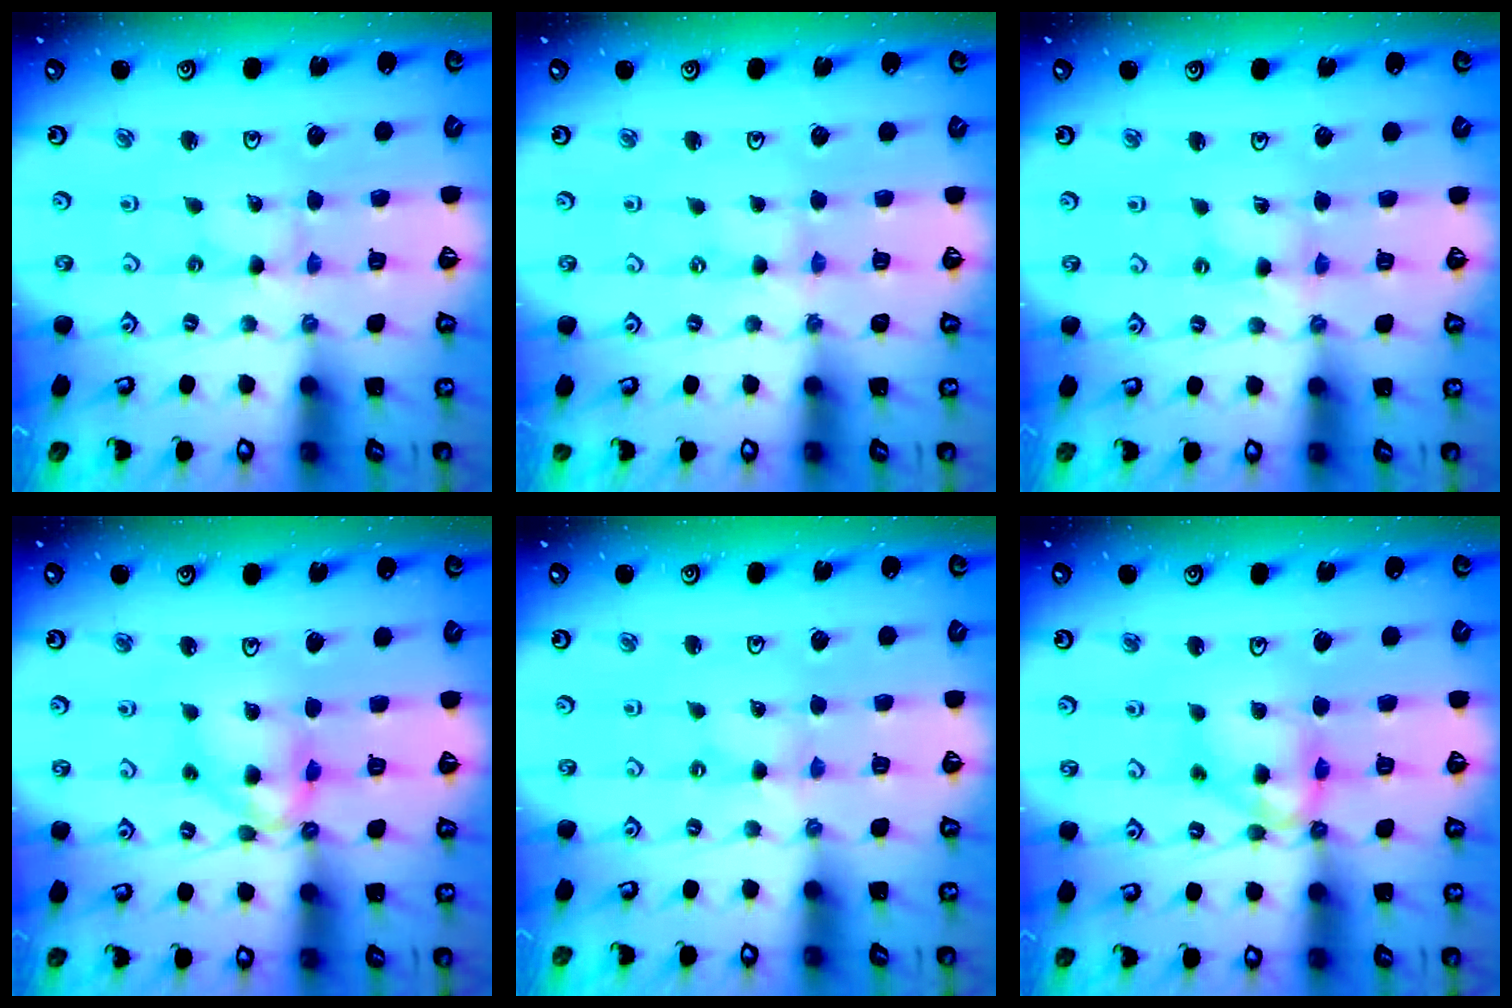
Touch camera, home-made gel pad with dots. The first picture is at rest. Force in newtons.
{"total": 0.7, "press": 0.6, "slide": 0.3}
{"total": 2.6, "press": 2.6, "slide": 0.4}
{"total": 12.0, "press": 11.9, "slide": 1.4}
{"total": 0.0}
{"total": 12.6, "press": 12.5, "slide": 1.2}